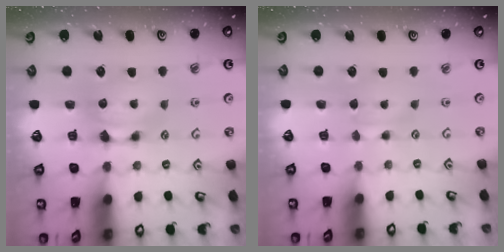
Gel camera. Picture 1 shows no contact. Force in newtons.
{"total": 2.4, "press": 2.4, "slide": 0.4}